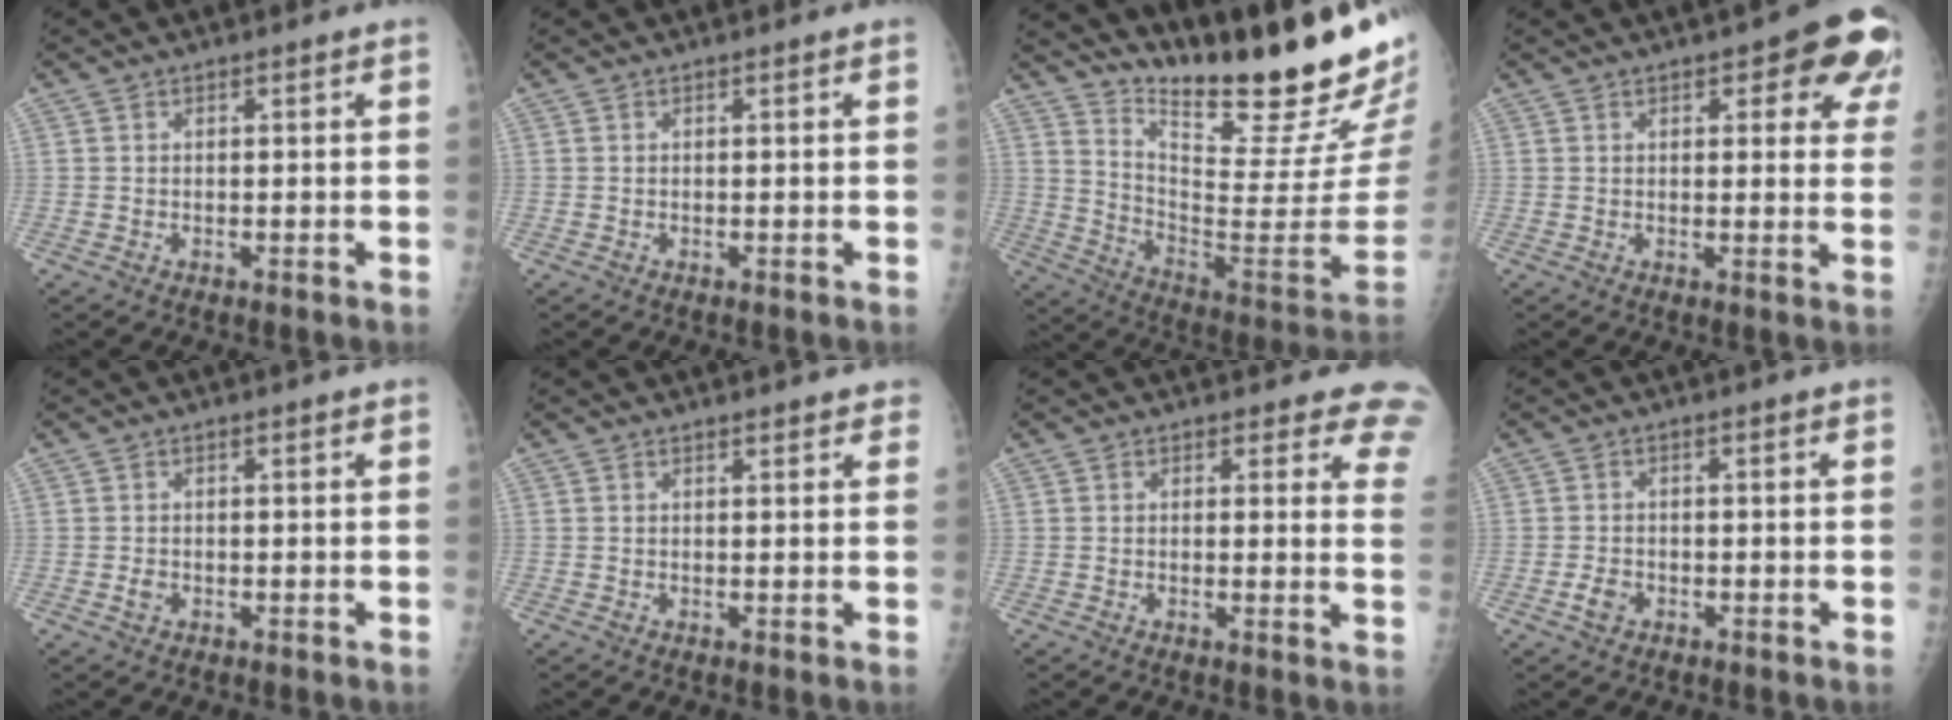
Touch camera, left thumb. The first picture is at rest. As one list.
[{"total": 0.0}, {"total": 26.4, "force": [22.0, 4.4, 13.9], "torque": [-0.184, -0.174, 0.320]}, {"total": 10.7, "force": [5.0, 4.2, 8.4], "torque": [-0.054, -0.011, 0.049]}, {"total": 1.1, "force": [-0.2, 0.8, 0.7], "torque": [-0.009, 0.001, -0.003]}, {"total": 2.5, "force": [2.2, 0.9, 0.8], "torque": [0.009, -0.003, 0.019]}, {"total": 8.4, "force": [7.6, 3.1, 1.9], "torque": [0.034, -0.036, 0.046]}, {"total": 2.1, "force": [-1.0, 1.5, 1.2], "torque": [-0.020, 0.003, -0.019]}]